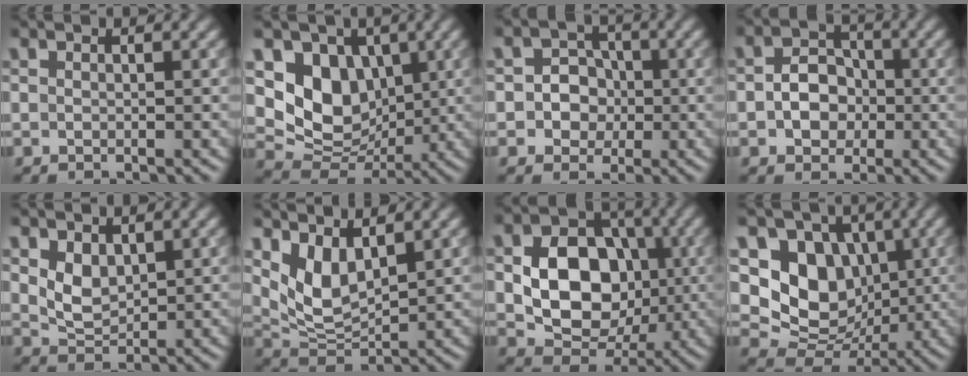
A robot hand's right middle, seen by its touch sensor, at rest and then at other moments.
{"total": 7.2, "force": [1.8, 5.8, 3.9], "torque": [-0.064, -0.016, 0.027]}
{"total": 3.9, "force": [-0.2, 3.6, 1.5], "torque": [-0.002, 0.010, -0.026]}
{"total": 3.9, "force": [-0.6, 3.1, 2.3], "torque": [-0.025, 0.001, -0.020]}
{"total": 2.7, "force": [1.1, 1.8, 1.7], "torque": [-0.039, -0.006, 0.028]}
{"total": 4.9, "force": [2.5, 2.5, 3.5], "torque": [-0.078, -0.015, 0.053]}
{"total": 9.1, "force": [-0.2, 6.9, 5.9], "torque": [-0.101, 0.002, -0.006]}
{"total": 8.1, "force": [1.6, 6.6, 4.5], "torque": [-0.078, -0.016, 0.022]}